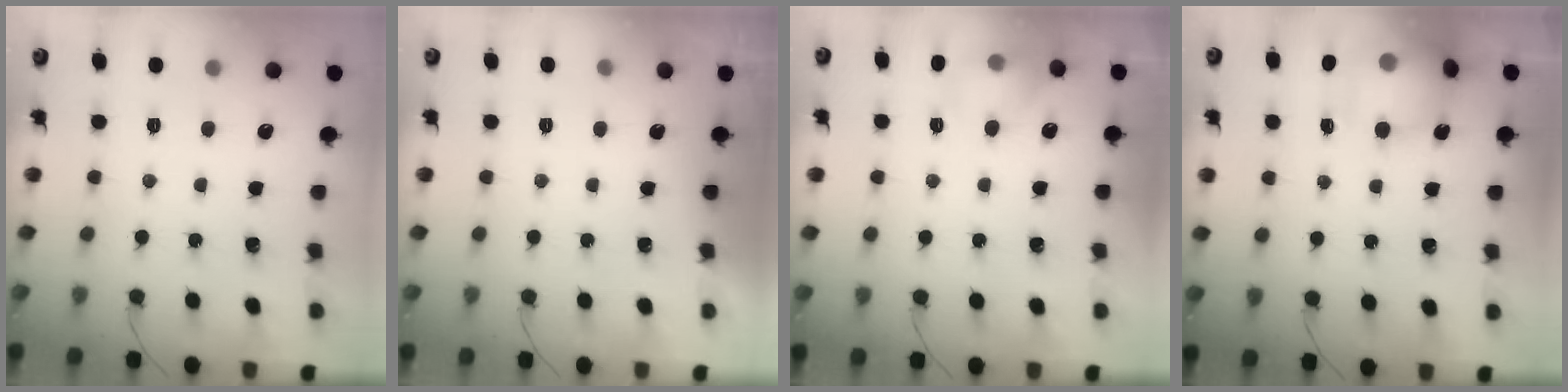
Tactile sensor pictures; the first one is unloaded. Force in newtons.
{"total": 0.0}
{"total": 8.1, "press": 8.0, "slide": 1.5}
{"total": 14.4, "press": 14.1, "slide": 2.6}